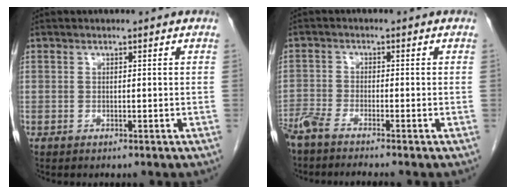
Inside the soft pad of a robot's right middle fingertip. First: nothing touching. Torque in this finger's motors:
{"motor_torque": [1.09, -0.89, 0.15, 0.13]}